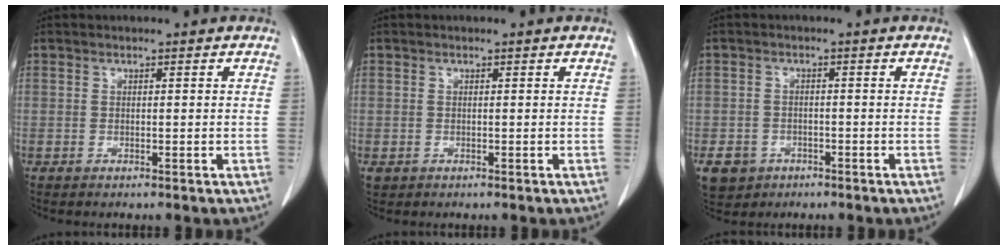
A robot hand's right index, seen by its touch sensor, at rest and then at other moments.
{"total": 0.9, "force": [-0.2, 0.9, 0.1], "torque": [-0.001, 0.005, -0.002]}
{"total": 5.7, "force": [-2.8, 4.8, 1.2], "torque": [-0.025, 0.006, -0.040]}